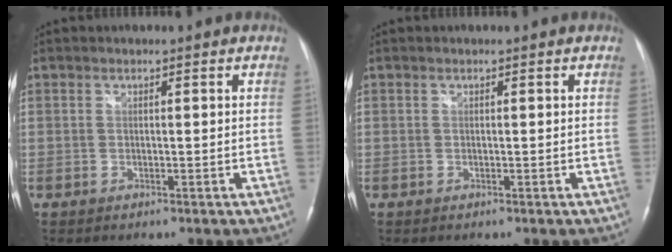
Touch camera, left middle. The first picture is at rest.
{"total": 0.0}